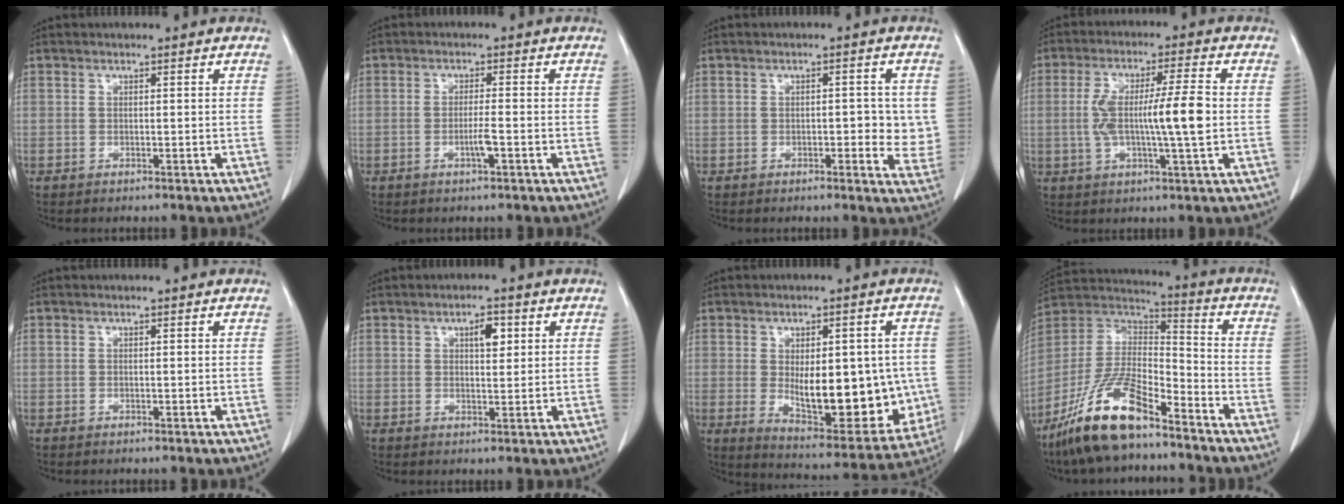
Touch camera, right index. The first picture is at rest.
{"total": 1.5, "force": [-0.5, -0.1, 1.4], "torque": [-0.029, -0.002, -0.009]}
{"total": 5.0, "force": [0.0, 2.3, 4.5], "torque": [-0.041, -0.002, -0.004]}
{"total": 10.5, "force": [-0.4, 0.6, 10.5], "torque": [-0.194, 0.010, -0.009]}
{"total": 0.0}
{"total": 3.3, "force": [1.3, 1.3, 2.8], "torque": [-0.044, 0.001, 0.021]}
{"total": 17.8, "force": [-1.6, 7.6, 16.1], "torque": [-0.223, -0.008, 0.005]}
{"total": 16.1, "force": [-11.4, 4.3, 10.6], "torque": [-0.214, 0.006, -0.212]}